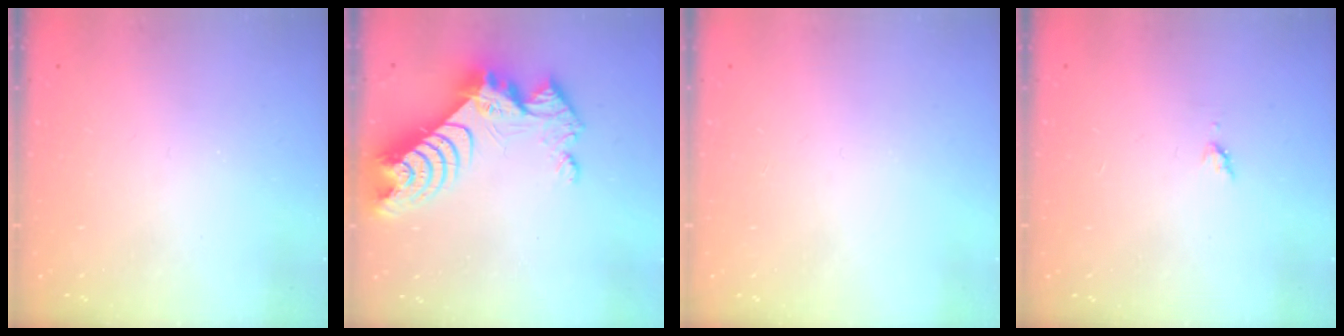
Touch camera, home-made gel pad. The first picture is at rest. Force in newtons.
{"total": 14.7, "press": 14.6, "slide": 1.2}
{"total": 0.0}
{"total": 3.5, "press": 3.4, "slide": 0.5}